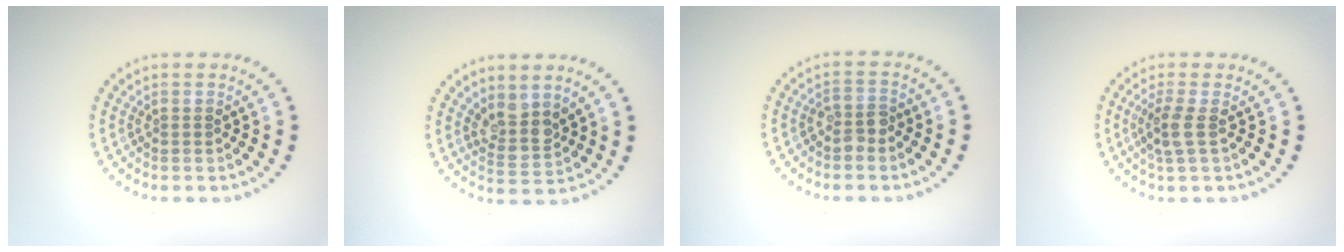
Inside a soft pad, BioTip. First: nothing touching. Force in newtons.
{"total": 2.8, "press": 2.2, "slide": 1.8}
{"total": 1.7, "press": 1.6, "slide": 0.6}
{"total": 2.1, "press": 1.8, "slide": 1.2}